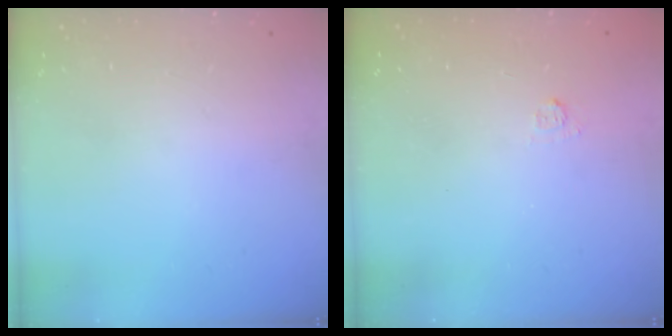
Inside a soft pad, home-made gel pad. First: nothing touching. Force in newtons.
{"total": 2.2, "press": 2.0, "slide": 0.9}